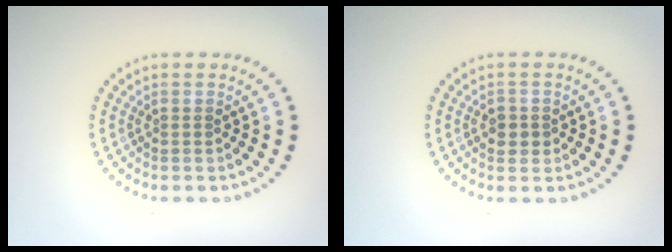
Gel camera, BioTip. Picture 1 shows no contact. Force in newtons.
{"total": 1.7, "press": 1.6, "slide": 0.3}